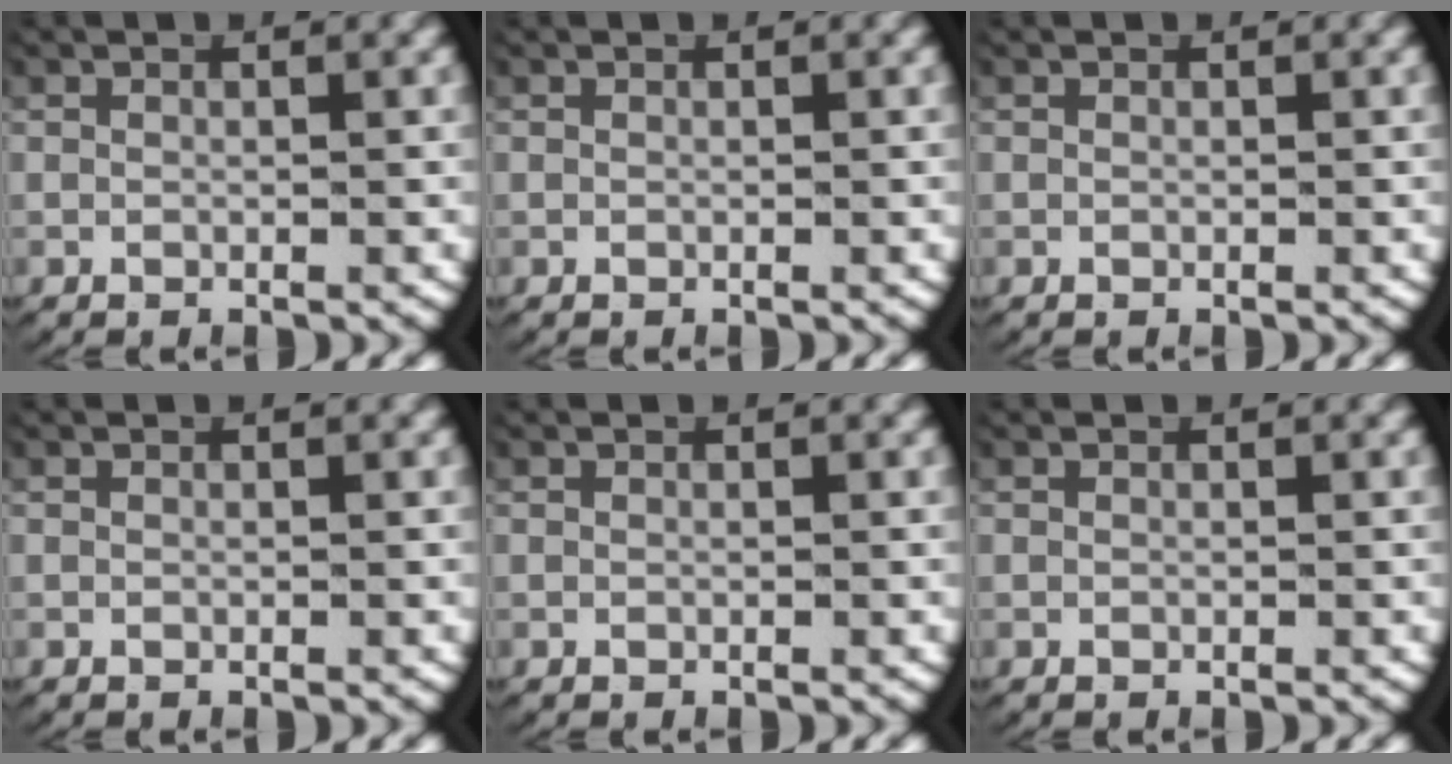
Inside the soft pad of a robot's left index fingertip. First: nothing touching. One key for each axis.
{"total": 0.0}
{"total": 0.0}
{"total": 0.0}
{"total": 0.0}
{"total": 0.0}